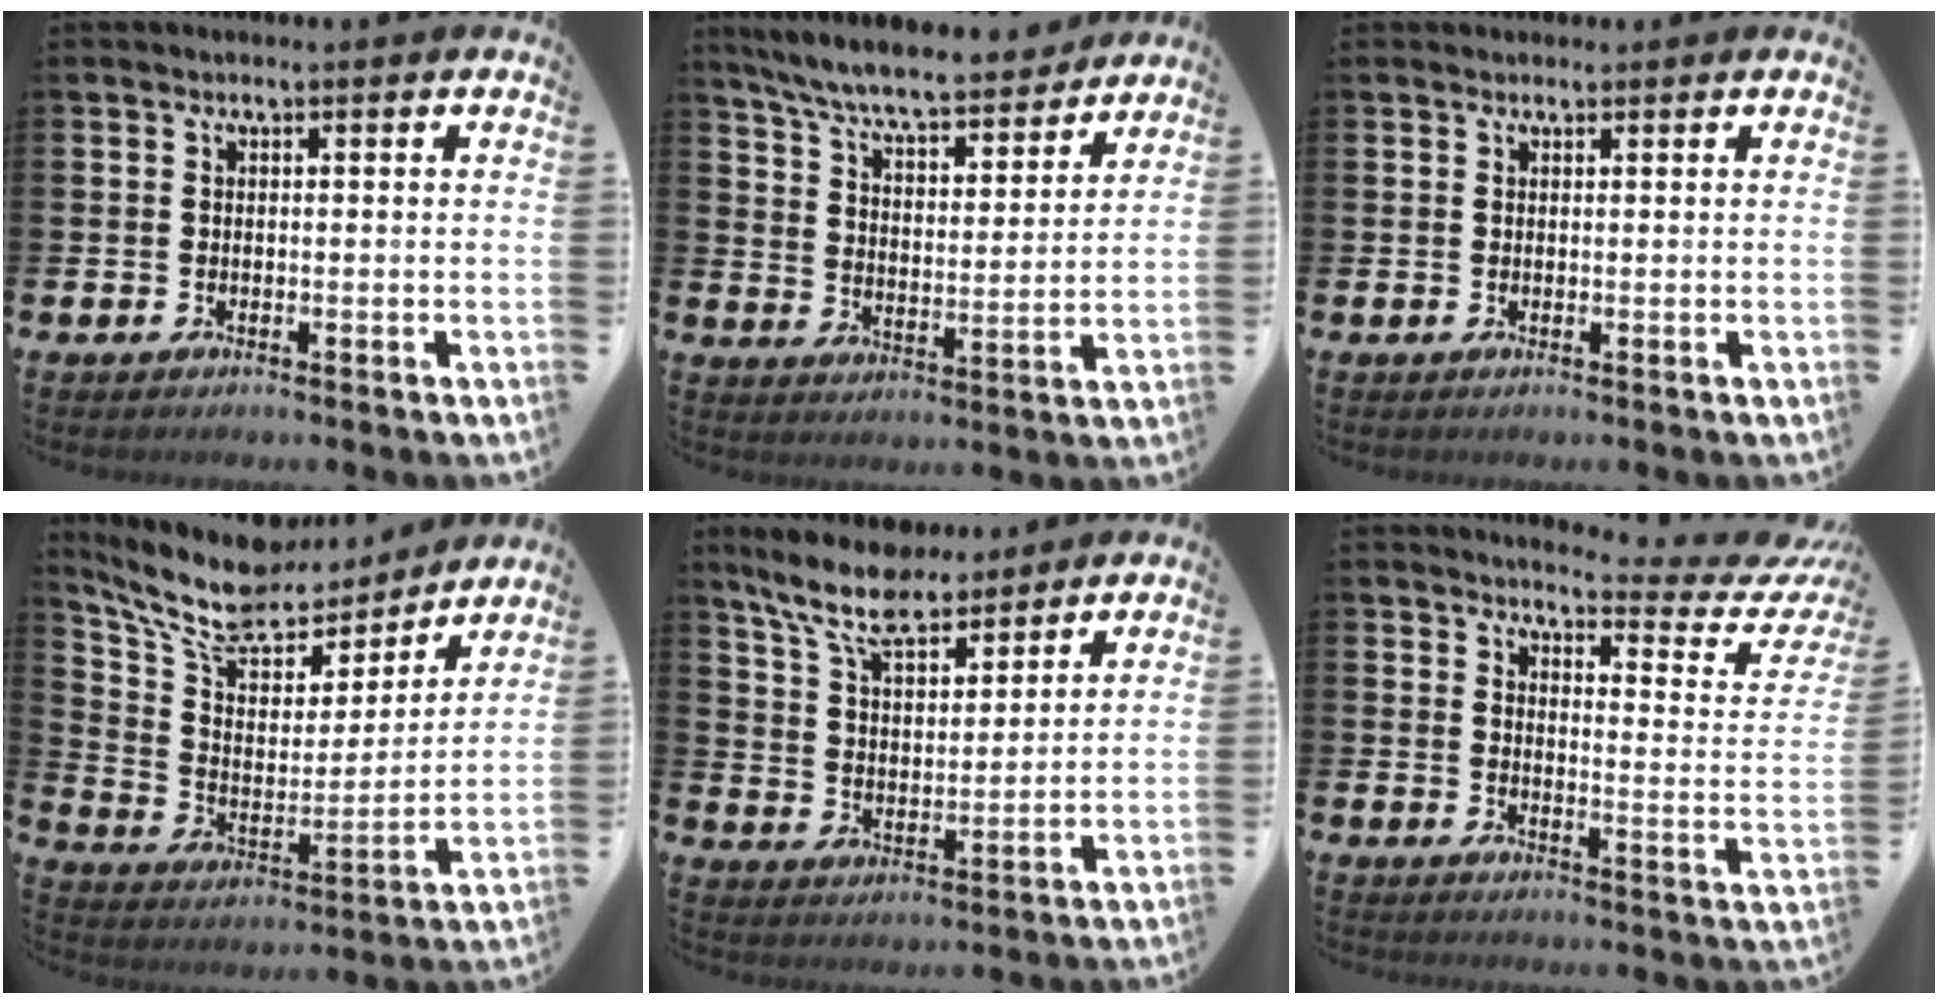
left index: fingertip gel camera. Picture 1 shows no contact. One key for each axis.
{"total": 8.0, "fx": 7.4, "fy": 0.9, "fz": 2.8, "tx": -0.088, "ty": -0.047, "tz": 0.129}
{"total": 0.9, "fx": 0.8, "fy": 0.3, "fz": 0.0, "tx": 0.010, "ty": 0.000, "tz": 0.012}
{"total": 10.7, "fx": 9.2, "fy": 4.4, "fz": 3.4, "tx": -0.113, "ty": -0.058, "tz": 0.163}
{"total": 9.0, "fx": 7.9, "fy": 2.4, "fz": 3.4, "tx": -0.101, "ty": -0.031, "tz": 0.146}
{"total": 4.1, "fx": 3.8, "fy": 0.9, "fz": 1.4, "tx": -0.027, "ty": -0.042, "tz": 0.053}